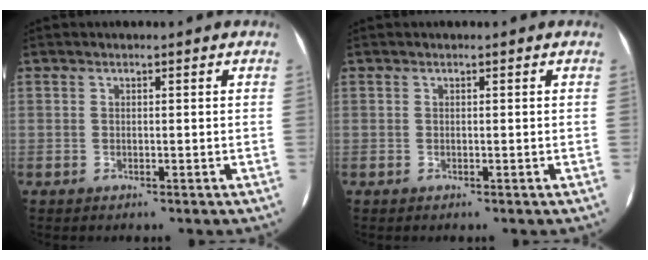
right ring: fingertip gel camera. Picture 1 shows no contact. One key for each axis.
{"total": 0.0}